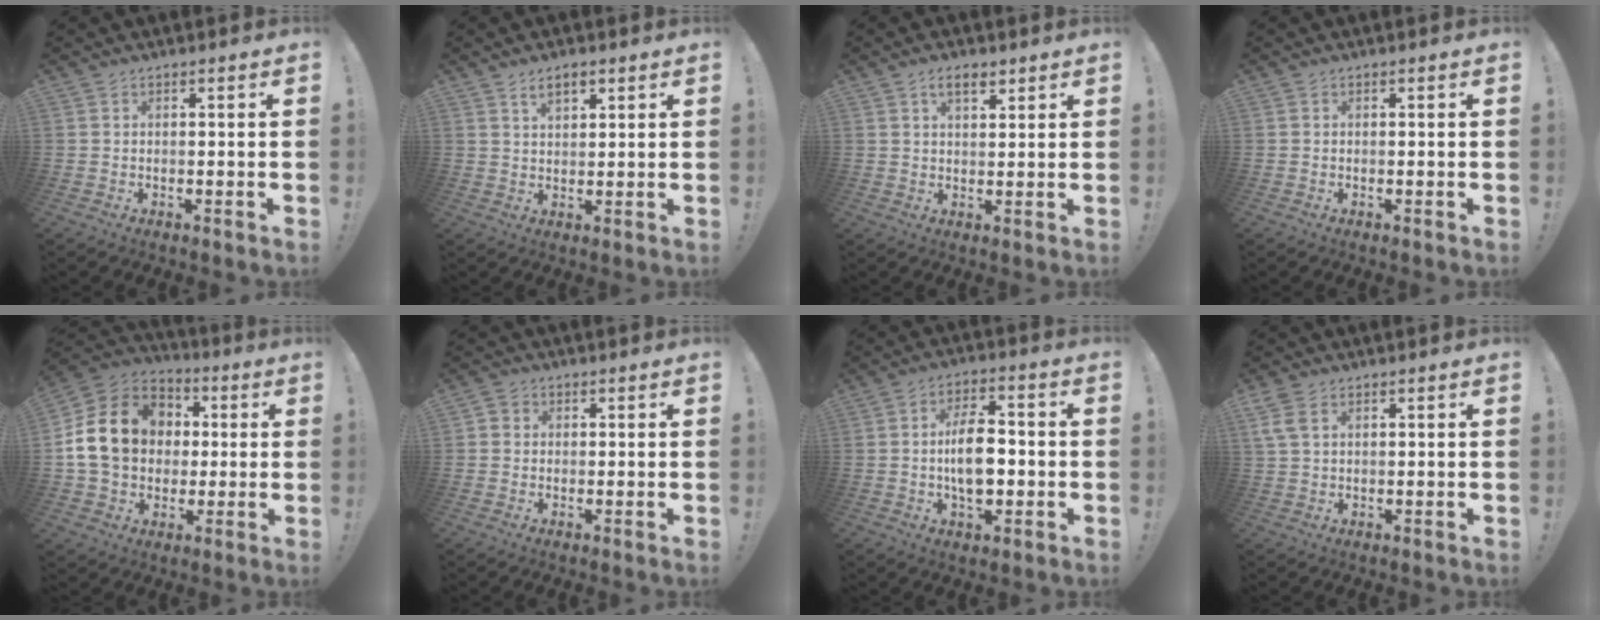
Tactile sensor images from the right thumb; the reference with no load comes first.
{"total": 4.5, "force": [2.6, 2.3, 2.9], "torque": [-0.041, -0.008, 0.044]}
{"total": 5.0, "force": [2.9, 2.5, 3.3], "torque": [-0.050, -0.005, 0.049]}
{"total": 0.0}
{"total": 19.0, "force": [2.9, 15.1, 11.2], "torque": [-0.187, 0.011, 0.067]}
{"total": 2.2, "force": [0.0, 2.0, 0.8], "torque": [-0.017, 0.007, 0.002]}
{"total": 11.3, "force": [-1.5, 6.4, 9.2], "torque": [-0.159, 0.006, -0.027]}
{"total": 4.9, "force": [2.2, 2.7, 3.5], "torque": [-0.083, 0.003, 0.044]}